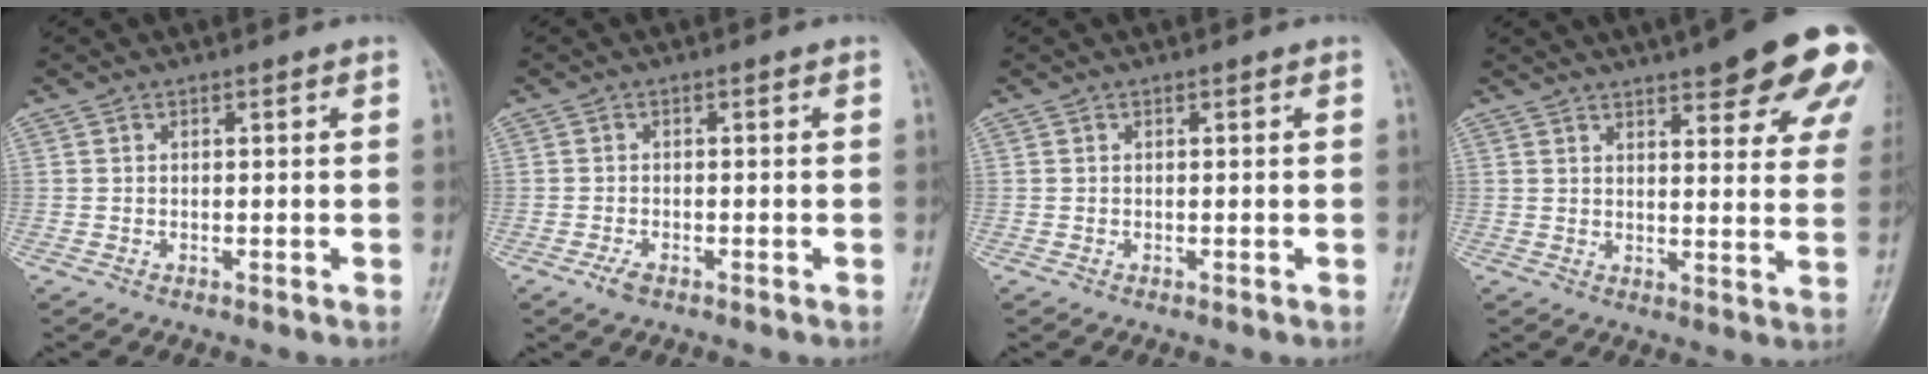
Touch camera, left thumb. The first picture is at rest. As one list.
[{"total": 2.0, "force": [-1.4, 0.8, 1.2], "torque": [-0.031, 0.005, -0.026]}, {"total": 0.0}, {"total": 22.2, "force": [14.1, 6.2, 16.0], "torque": [-0.182, -0.029, 0.163]}]